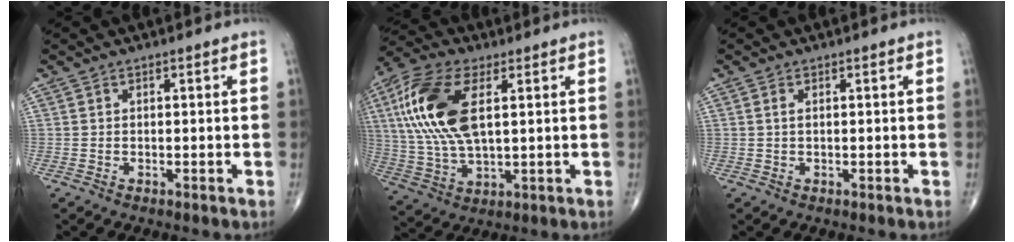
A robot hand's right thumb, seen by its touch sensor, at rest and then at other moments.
{"total": 17.4, "force": [4.3, 8.1, 14.7], "torque": [-0.322, 0.002, 0.082]}
{"total": 0.9, "force": [0.3, 0.4, 0.8], "torque": [-0.019, 0.003, 0.005]}